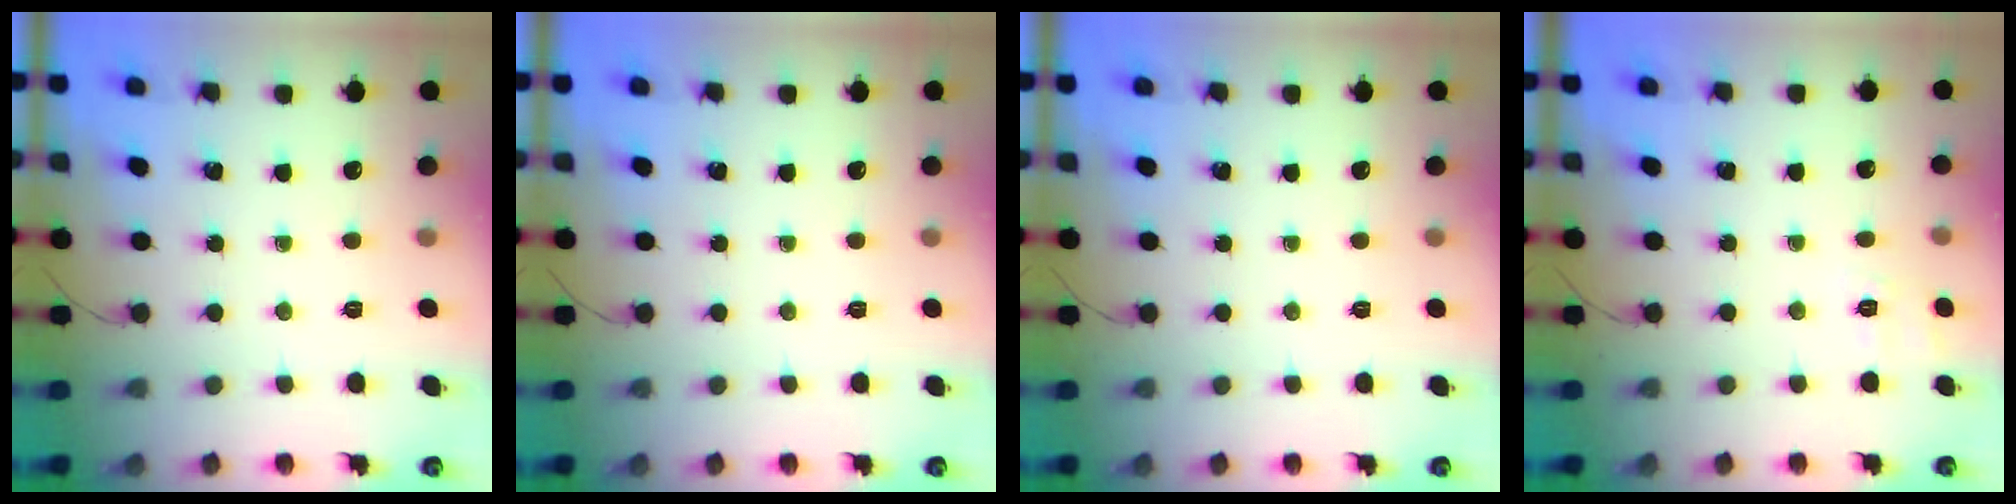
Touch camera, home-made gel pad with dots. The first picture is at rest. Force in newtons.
{"total": 0.0}
{"total": 0.0}
{"total": 2.3, "press": 1.3, "slide": 1.9}